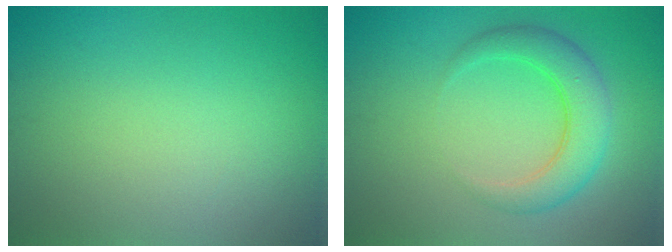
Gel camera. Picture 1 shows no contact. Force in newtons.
{"total": 4.5, "press": 4.5, "slide": 0.2}